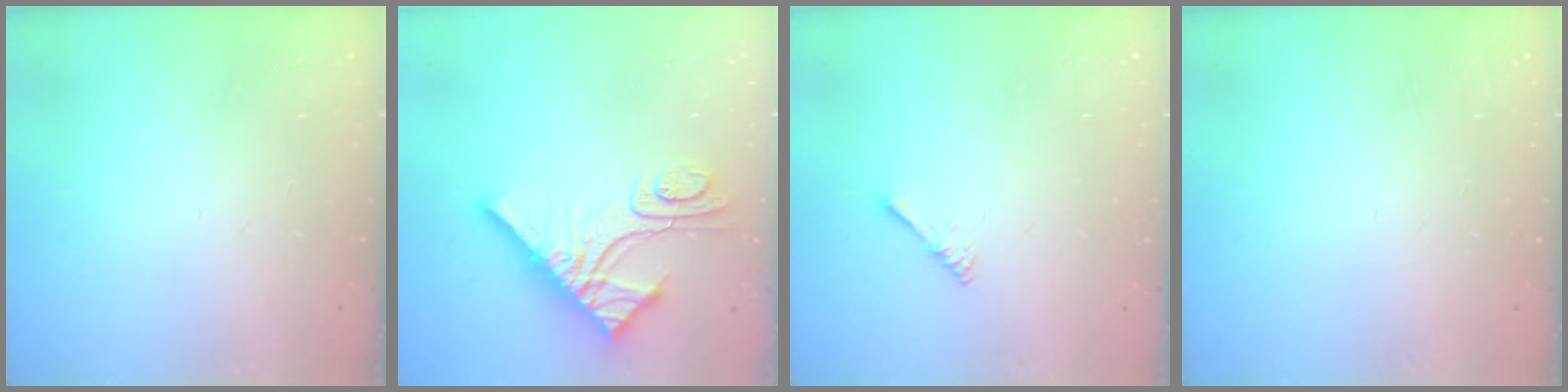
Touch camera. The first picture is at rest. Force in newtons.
{"total": 13.9, "press": 13.8, "slide": 1.1}
{"total": 2.4, "press": 2.4, "slide": 0.4}
{"total": 0.0}